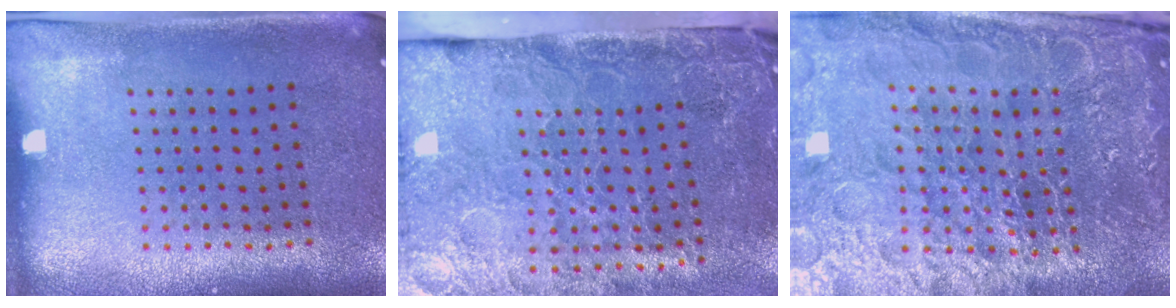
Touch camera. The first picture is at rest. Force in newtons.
{"total": 4.6, "press": 3.6, "slide": 2.9}
{"total": 6.3, "press": 5.6, "slide": 3.0}